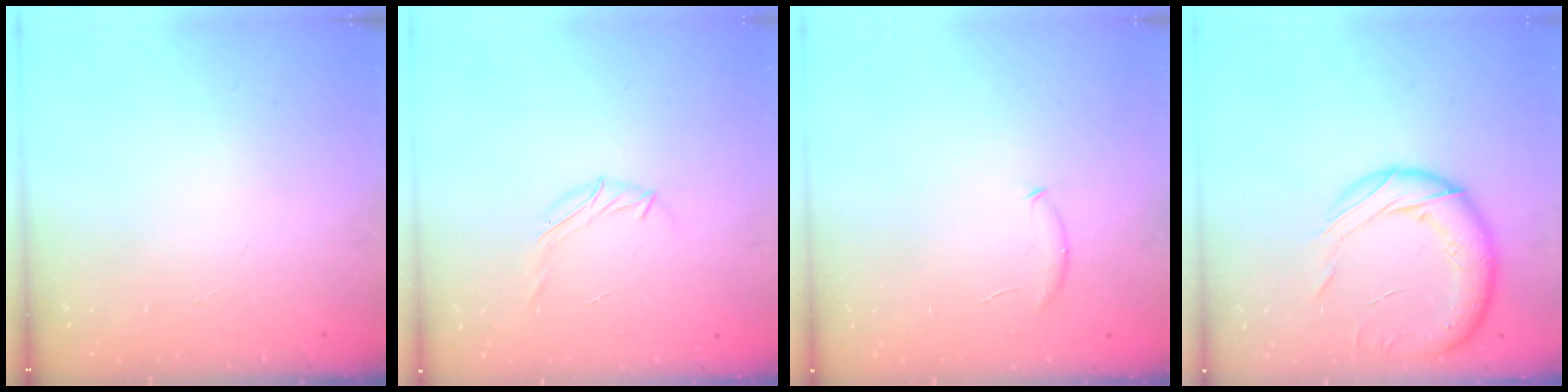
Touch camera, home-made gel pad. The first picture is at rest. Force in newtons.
{"total": 6.4, "press": 6.3, "slide": 1.4}
{"total": 5.8, "press": 5.7, "slide": 1.2}
{"total": 17.5, "press": 17.1, "slide": 3.9}